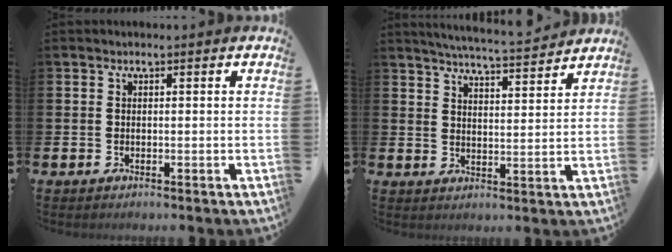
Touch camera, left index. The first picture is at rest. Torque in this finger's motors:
{"motor_torque": [0.98, -1.16, 0.41, 0.04]}